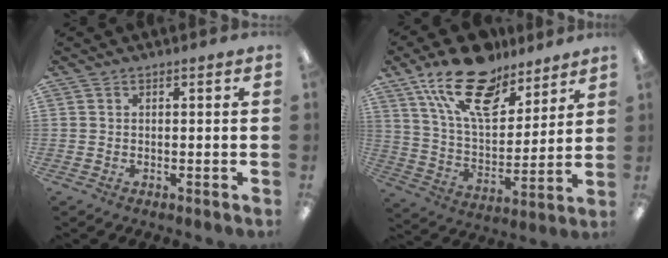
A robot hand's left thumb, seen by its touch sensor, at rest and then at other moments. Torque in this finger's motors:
{"motor_torque": [0.40, 0.35, 1.45, -1.32, 0.40]}